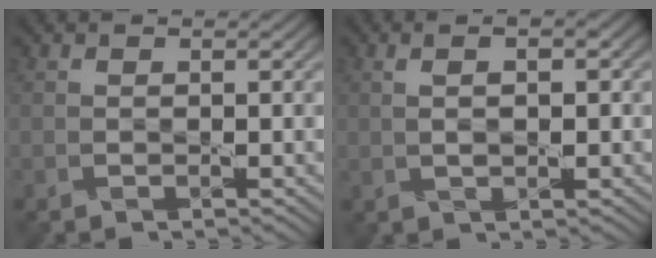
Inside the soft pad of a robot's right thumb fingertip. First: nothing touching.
{"total": 3.4, "force": [0.6, 1.0, 3.2], "torque": [-0.048, -0.004, 0.009]}